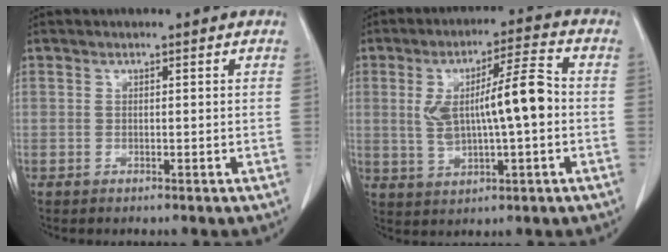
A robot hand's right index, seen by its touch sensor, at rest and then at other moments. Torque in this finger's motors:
{"motor_torque": [0.62, 0.38, 0.36, 0.16]}